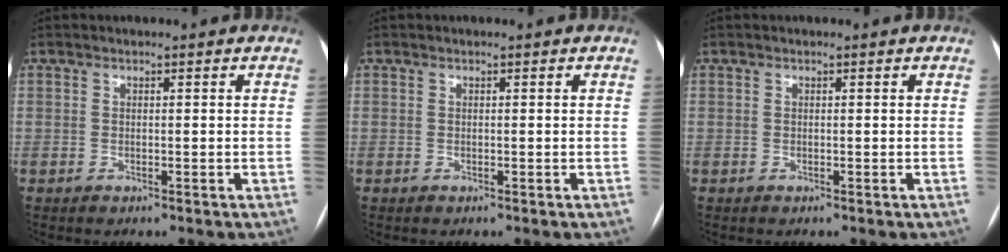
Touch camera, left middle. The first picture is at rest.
{"total": 0.0}
{"total": 0.0}